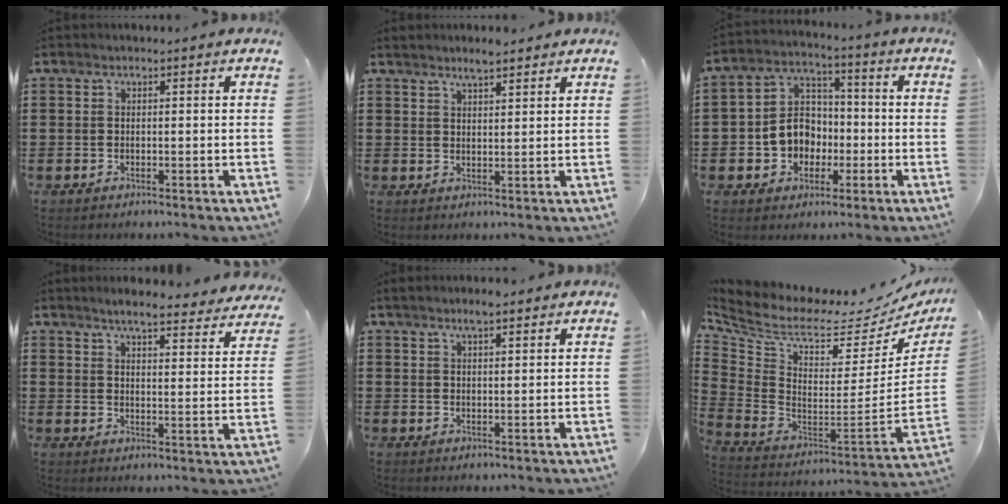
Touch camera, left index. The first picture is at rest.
{"total": 2.7, "force": [2.3, 0.3, 1.3], "torque": [-0.029, 0.001, 0.043]}
{"total": 7.6, "force": [-2.1, 6.6, 2.9], "torque": [-0.069, 0.019, -0.040]}
{"total": 5.0, "force": [4.6, -0.1, 1.9], "torque": [-0.047, -0.026, 0.077]}
{"total": 2.9, "force": [2.1, 0.2, 2.0], "torque": [-0.042, 0.002, 0.036]}
{"total": 6.0, "force": [3.9, 2.2, 4.0], "torque": [-0.102, -0.048, 0.061]}